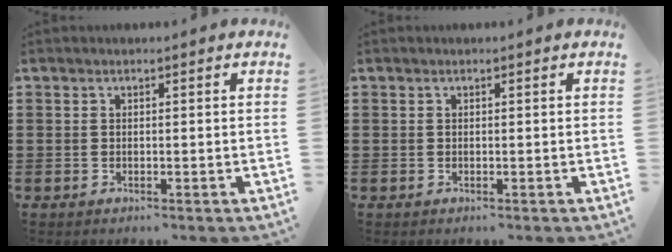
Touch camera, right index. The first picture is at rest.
{"total": 0.0}